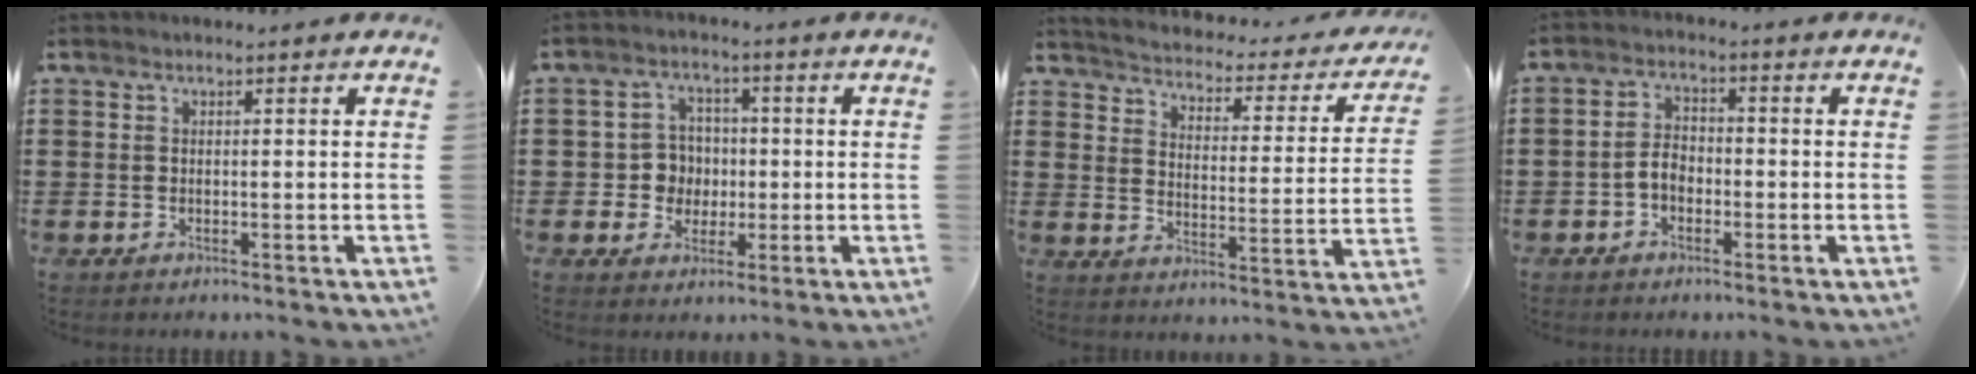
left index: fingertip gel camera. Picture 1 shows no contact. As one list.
[{"total": 5.5, "force": [-0.1, 5.2, 1.8], "torque": [-0.046, 0.013, -0.005]}, {"total": 2.0, "force": [2.0, 0.1, 0.0], "torque": [-0.023, -0.029, 0.022]}, {"total": 3.2, "force": [-1.2, 2.1, 2.1], "torque": [-0.056, 0.001, -0.029]}]